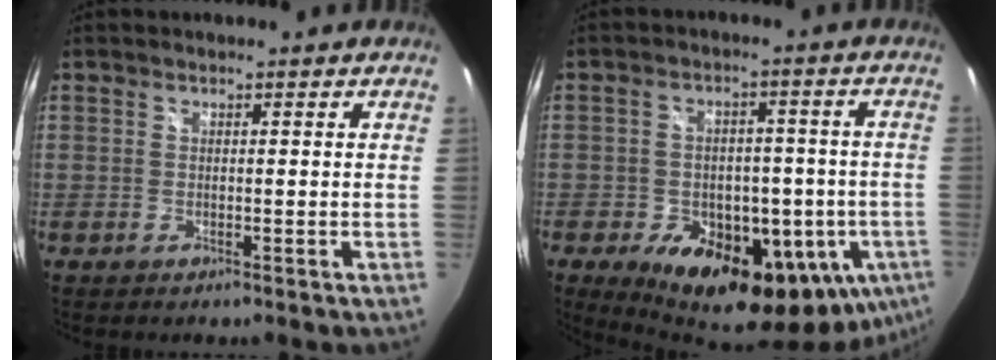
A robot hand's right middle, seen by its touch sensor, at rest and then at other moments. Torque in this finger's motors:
{"motor_torque": [0.43, -0.35, 0.60, 0.16]}